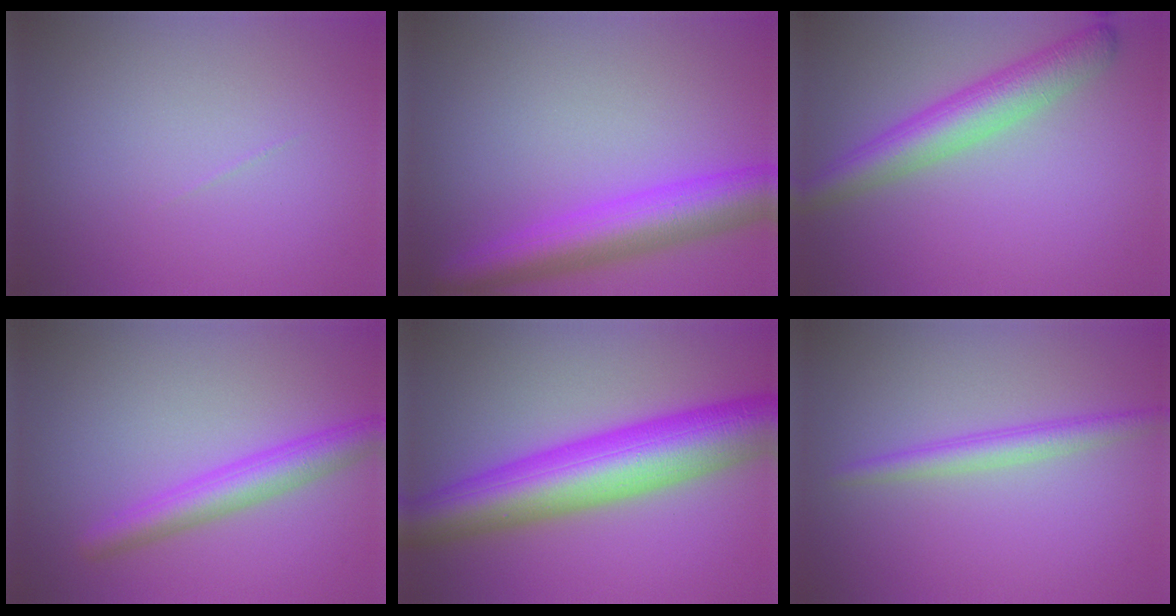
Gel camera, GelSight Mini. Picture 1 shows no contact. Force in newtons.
{"total": 6.5, "press": 6.5, "slide": 0.3}
{"total": 5.2, "press": 5.1, "slide": 0.2}
{"total": 3.8, "press": 3.8, "slide": 0.1}
{"total": 10.9, "press": 10.9, "slide": 0.1}
{"total": 2.3, "press": 2.3, "slide": 0.1}